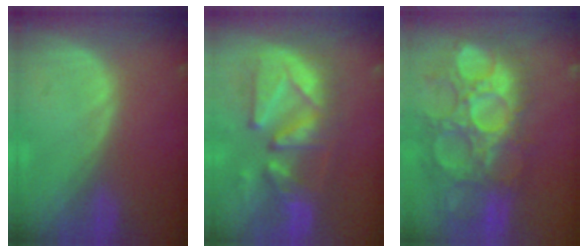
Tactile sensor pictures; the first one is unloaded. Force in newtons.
{"total": 11.1, "press": 10.7, "slide": 3.1}
{"total": 13.8, "press": 12.5, "slide": 5.8}